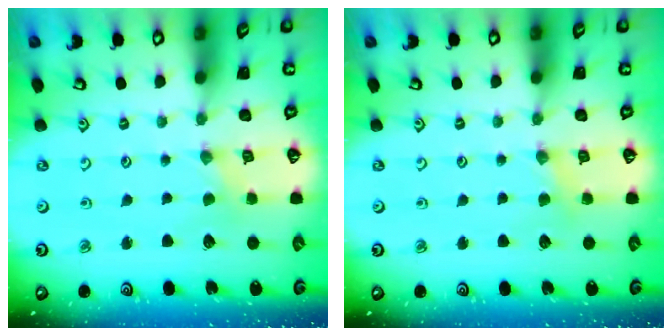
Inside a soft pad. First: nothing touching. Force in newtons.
{"total": 3.0, "press": 3.0, "slide": 0.4}